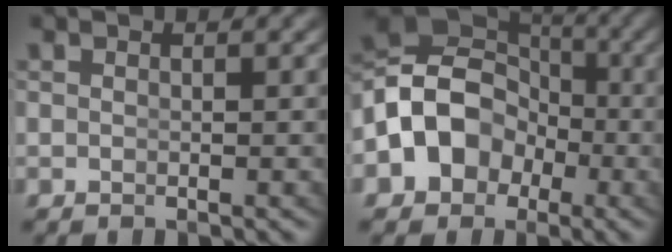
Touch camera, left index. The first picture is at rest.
{"total": 12.8, "force": [-0.8, 11.1, 6.4], "torque": [-0.151, -0.026, -0.011]}